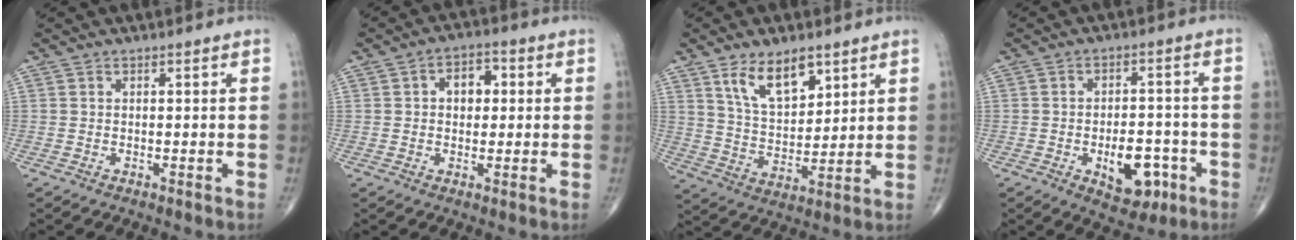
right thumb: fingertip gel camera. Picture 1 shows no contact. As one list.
[{"total": 5.5, "force": [1.0, 3.9, 3.8], "torque": [-0.034, 0.009, 0.008]}, {"total": 11.0, "force": [6.5, 5.5, 7.0], "torque": [-0.103, -0.040, 0.127]}, {"total": 9.7, "force": [-3.5, 5.4, 7.2], "torque": [-0.079, 0.018, -0.042]}]